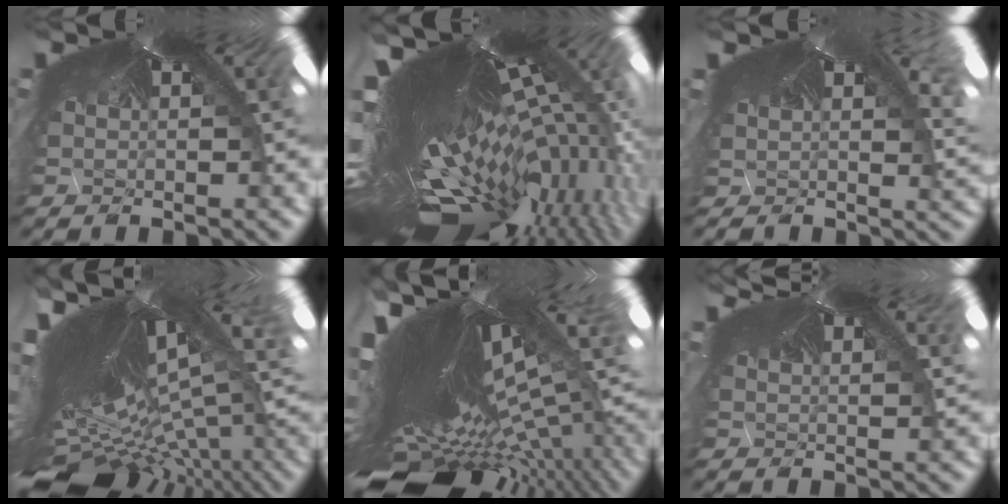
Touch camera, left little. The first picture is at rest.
{"total": 8.2, "force": [-7.0, -1.5, 3.9], "torque": [-0.035, -0.084, -0.076]}
{"total": 0.5, "force": [0.3, -0.4, -0.2], "torque": [-0.015, -0.002, 0.013]}
{"total": 7.9, "force": [-7.2, -0.5, 3.1], "torque": [-0.043, -0.102, -0.084]}
{"total": 9.2, "force": [-8.5, -0.8, 3.5], "torque": [-0.055, -0.102, -0.099]}
{"total": 0.9, "force": [0.9, -0.2, 0.2], "torque": [-0.005, 0.008, 0.017]}